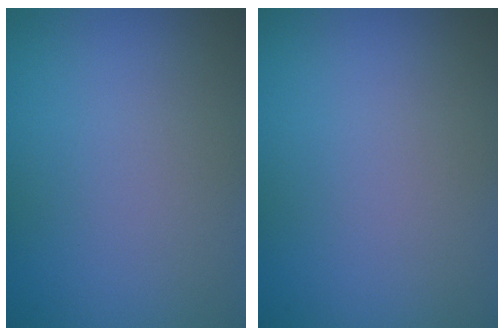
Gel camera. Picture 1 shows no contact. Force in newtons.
{"total": 0.0}